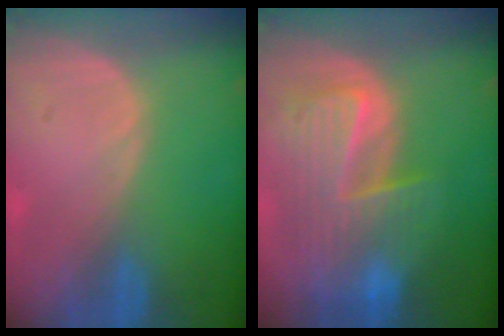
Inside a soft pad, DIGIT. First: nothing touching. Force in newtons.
{"total": 10.2, "press": 8.9, "slide": 5.0}